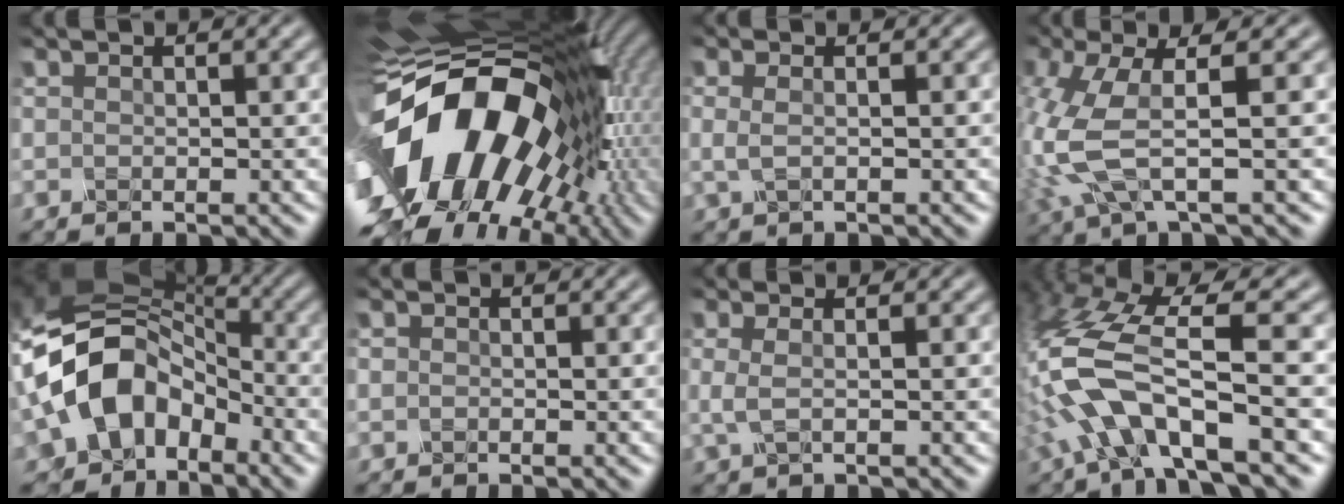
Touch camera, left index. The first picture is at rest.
{"total": 19.9, "force": [-2.9, 12.6, 15.2], "torque": [-0.285, -0.018, -0.055]}
{"total": 1.6, "force": [-0.2, 0.6, 1.5], "torque": [-0.033, 0.002, -0.006]}
{"total": 7.0, "force": [-0.7, 2.2, 6.6], "torque": [-0.191, -0.012, -0.015]}
{"total": 11.1, "force": [-3.6, 8.1, 6.7], "torque": [-0.125, 0.005, -0.081]}
{"total": 0.7, "force": [-0.4, 0.5, 0.2], "torque": [-0.005, -0.002, -0.011]}
{"total": 2.0, "force": [-0.2, 0.7, 1.9], "torque": [-0.043, 0.002, -0.007]}
{"total": 9.5, "force": [-3.4, 3.2, 8.3], "torque": [-0.182, 0.009, -0.073]}